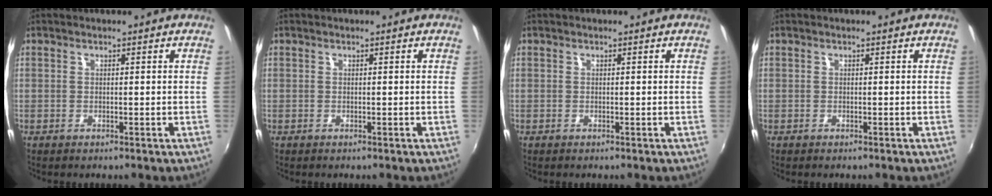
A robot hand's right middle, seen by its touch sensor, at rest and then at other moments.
{"total": 0.0}
{"total": 0.0}
{"total": 0.0}